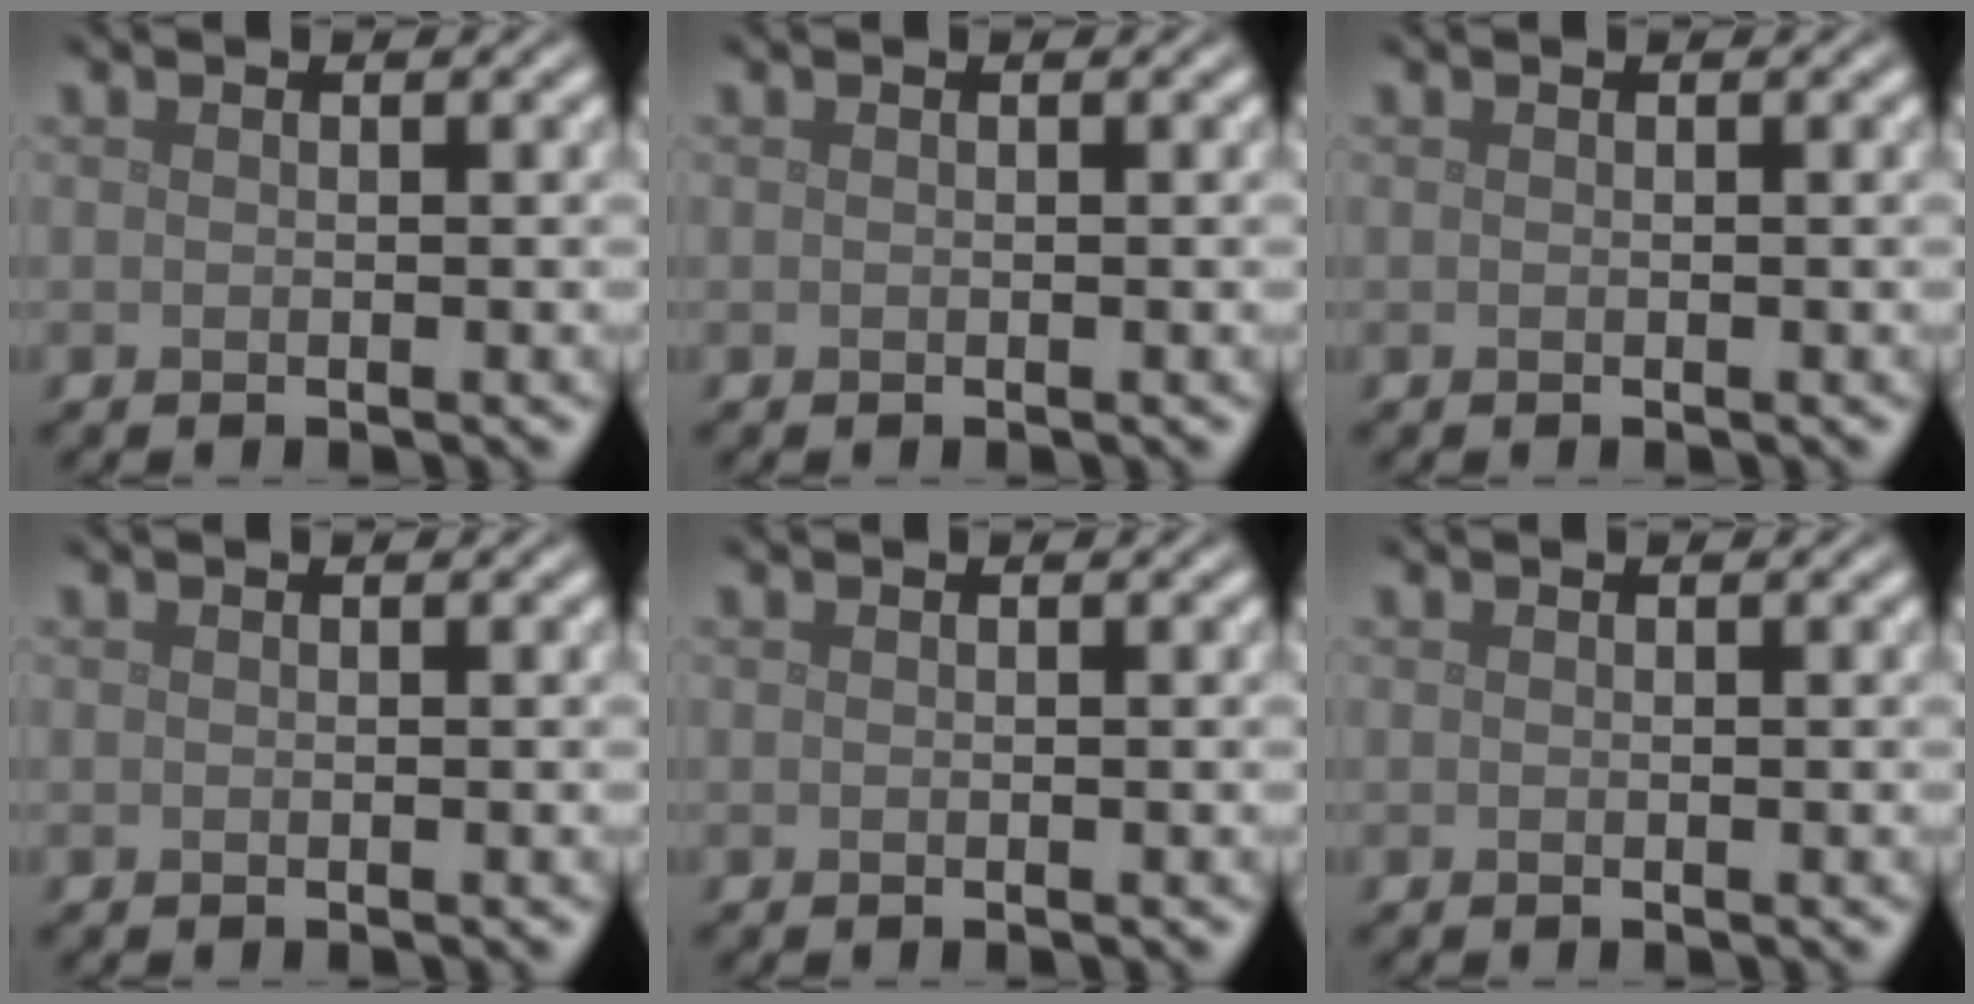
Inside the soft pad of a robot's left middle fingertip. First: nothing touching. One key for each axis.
{"total": 0.0}
{"total": 0.0}
{"total": 0.0}
{"total": 0.0}
{"total": 0.0}